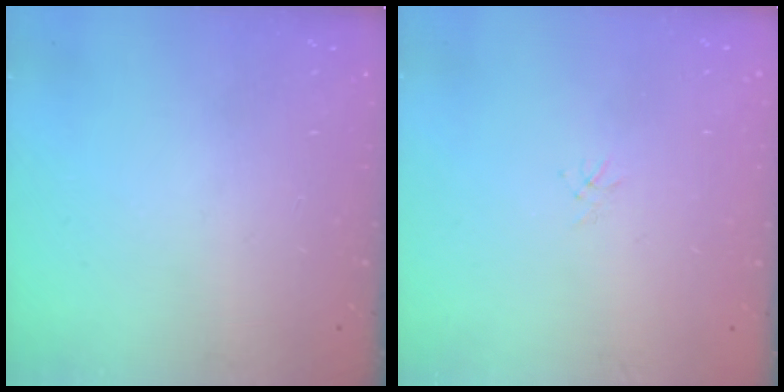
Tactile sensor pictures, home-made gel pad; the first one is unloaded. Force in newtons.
{"total": 1.1, "press": 1.0, "slide": 0.3}